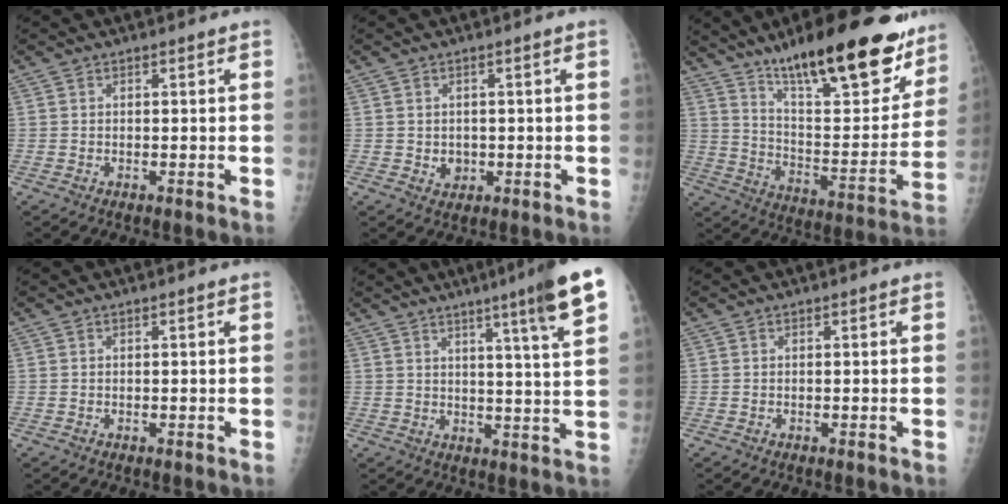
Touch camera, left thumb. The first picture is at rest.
{"total": 2.4, "force": [-0.2, 2.0, 1.2], "torque": [-0.008, 0.001, 0.003]}
{"total": 27.8, "force": [19.2, 8.0, 18.5], "torque": [-0.236, -0.077, 0.297]}
{"total": 0.0}
{"total": 12.2, "force": [6.9, -0.2, 10.0], "torque": [-0.142, -0.031, 0.089]}
{"total": 0.0}